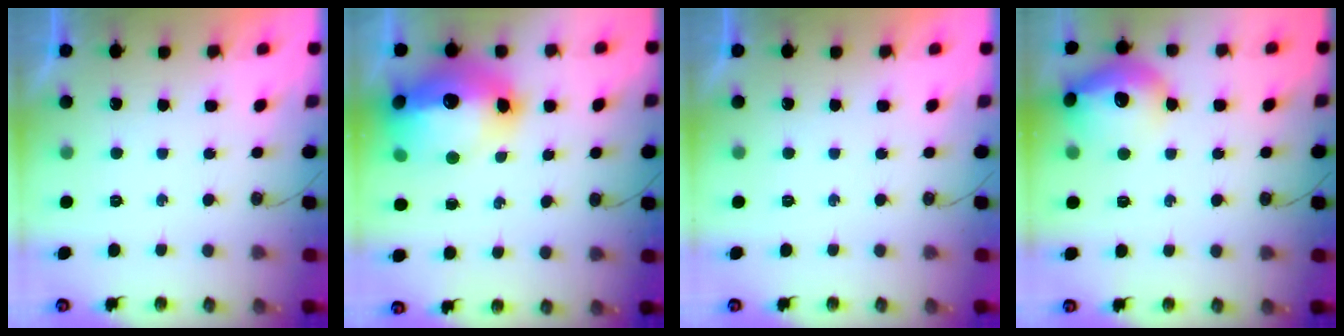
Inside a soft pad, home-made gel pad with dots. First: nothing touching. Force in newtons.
{"total": 22.1, "press": 21.4, "slide": 5.3}
{"total": 0.0}
{"total": 15.9, "press": 15.8, "slide": 1.1}